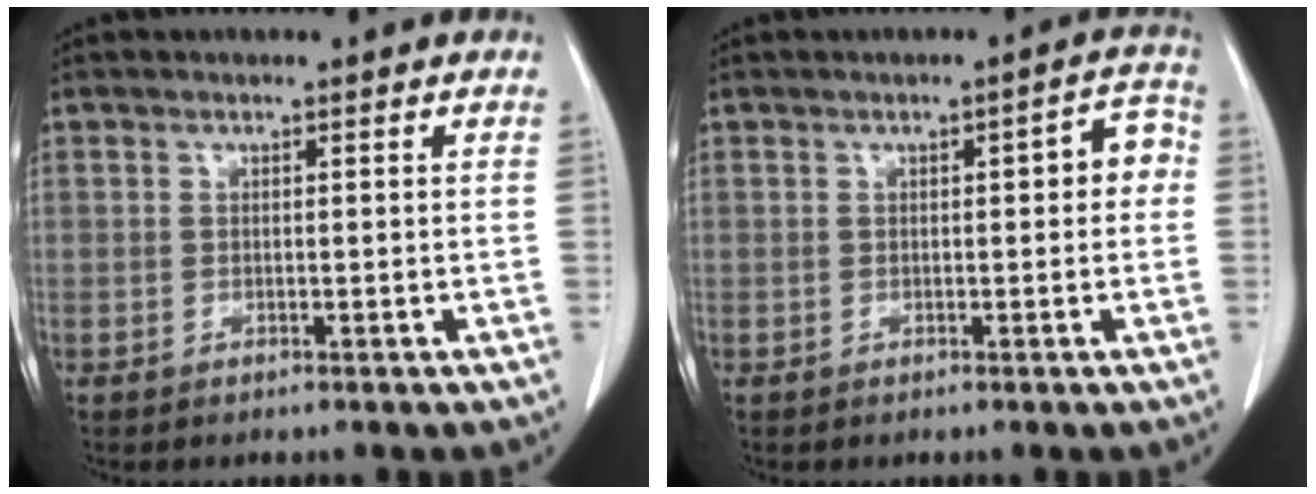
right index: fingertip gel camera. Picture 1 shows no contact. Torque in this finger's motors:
{"motor_torque": [0.33, 0.07, 0.06, 0.01]}